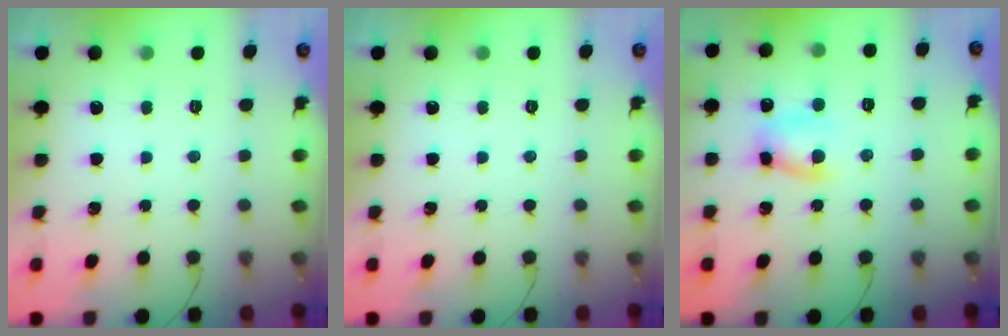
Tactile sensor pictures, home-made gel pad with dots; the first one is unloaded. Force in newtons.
{"total": 0.0}
{"total": 7.4, "press": 7.4, "slide": 0.2}